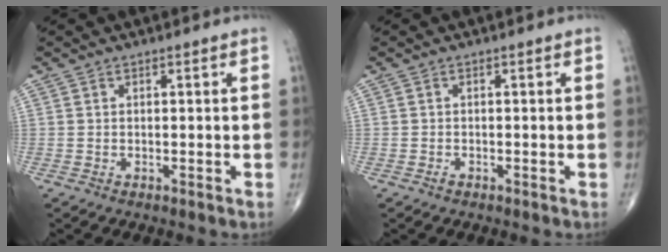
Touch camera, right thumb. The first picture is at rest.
{"total": 0.6, "force": [-0.5, 0.3, 0.2], "torque": [-0.001, 0.000, -0.011]}